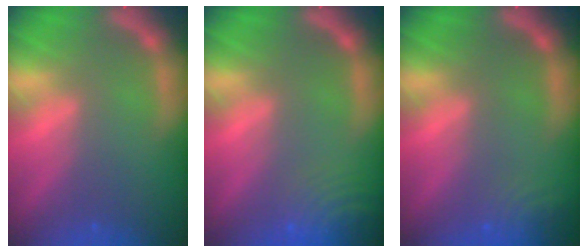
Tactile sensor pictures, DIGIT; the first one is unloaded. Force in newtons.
{"total": 8.5}
{"total": 3.5}